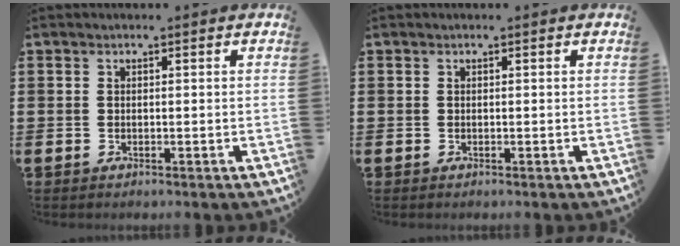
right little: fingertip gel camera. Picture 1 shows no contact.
{"total": 0.0}